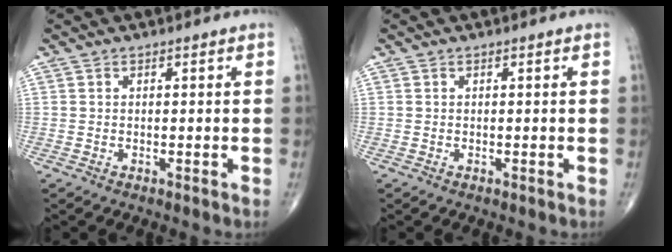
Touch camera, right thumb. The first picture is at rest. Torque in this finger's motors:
{"motor_torque": [-0.03, 0.03, 0.00, 0.00, 0.00]}